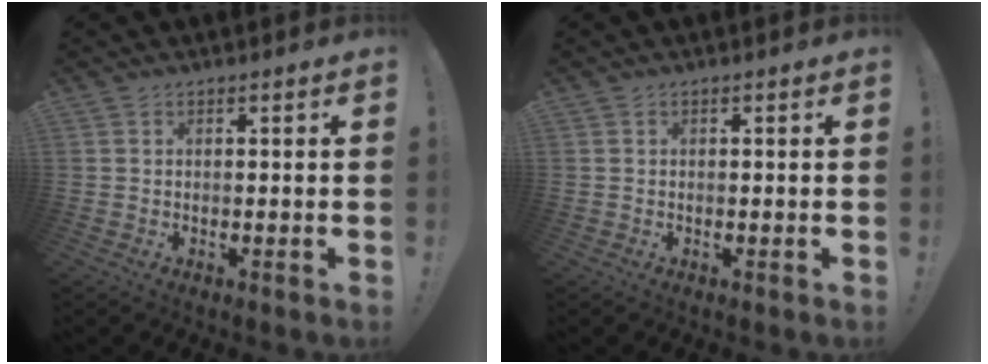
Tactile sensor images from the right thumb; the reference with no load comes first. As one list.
[{"total": 0.0}]